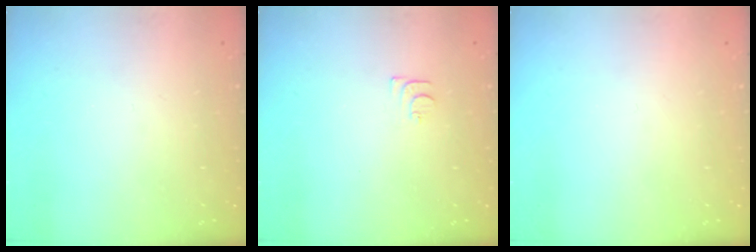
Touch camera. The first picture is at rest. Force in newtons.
{"total": 5.2, "press": 5.1, "slide": 0.6}
{"total": 0.0}